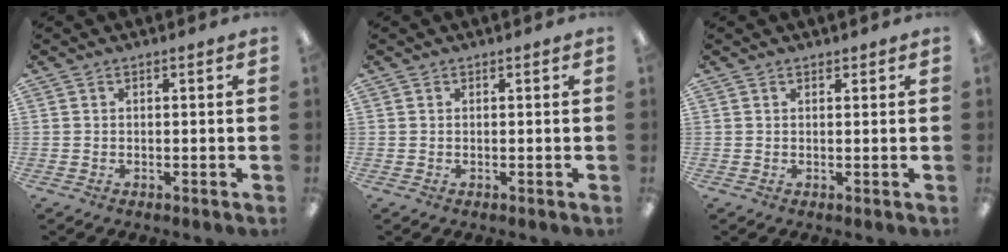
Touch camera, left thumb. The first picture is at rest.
{"total": 0.0}
{"total": 0.8, "force": [0.7, 0.4, 0.0], "torque": [0.008, -0.003, 0.012]}